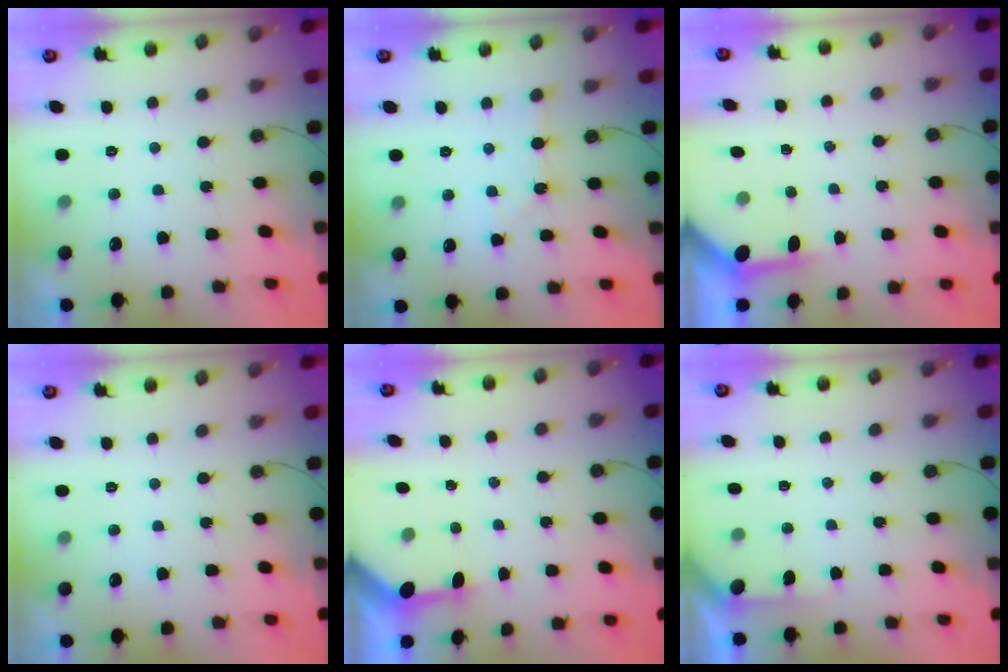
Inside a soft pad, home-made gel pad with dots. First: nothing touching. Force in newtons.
{"total": 4.9, "press": 4.8, "slide": 0.8}
{"total": 3.8, "press": 3.8, "slide": 0.4}
{"total": 0.0}
{"total": 3.2, "press": 3.2, "slide": 0.3}
{"total": 2.5, "press": 2.5, "slide": 0.3}